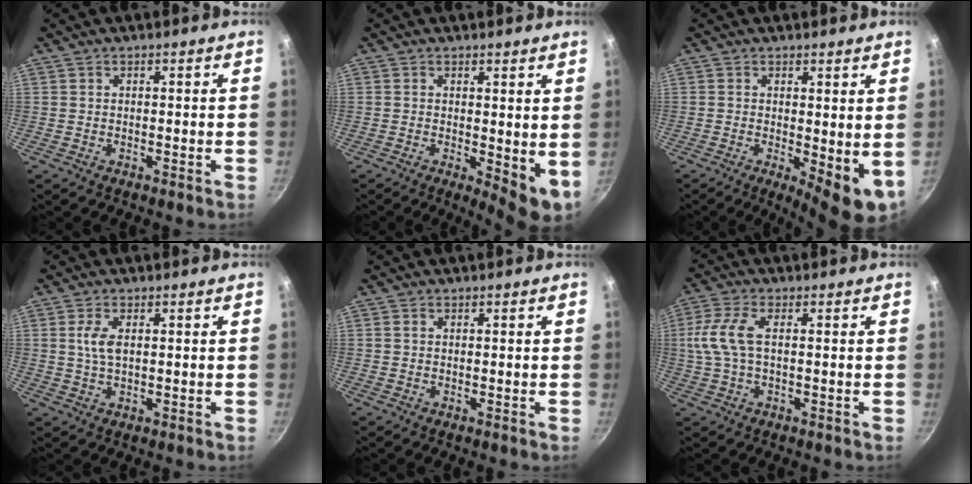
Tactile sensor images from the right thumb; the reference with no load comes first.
{"total": 6.8, "force": [0.4, 2.9, 6.2], "torque": [-0.073, -0.013, 0.010]}
{"total": 8.1, "force": [0.1, 3.1, 7.5], "torque": [-0.089, -0.016, 0.008]}
{"total": 4.0, "force": [0.8, 1.9, 3.4], "torque": [-0.070, 0.002, 0.016]}
{"total": 0.7, "force": [0.1, 0.6, 0.3], "torque": [-0.005, 0.004, 0.000]}
{"total": 7.7, "force": [0.4, 3.4, 6.9], "torque": [-0.160, 0.014, 0.004]}